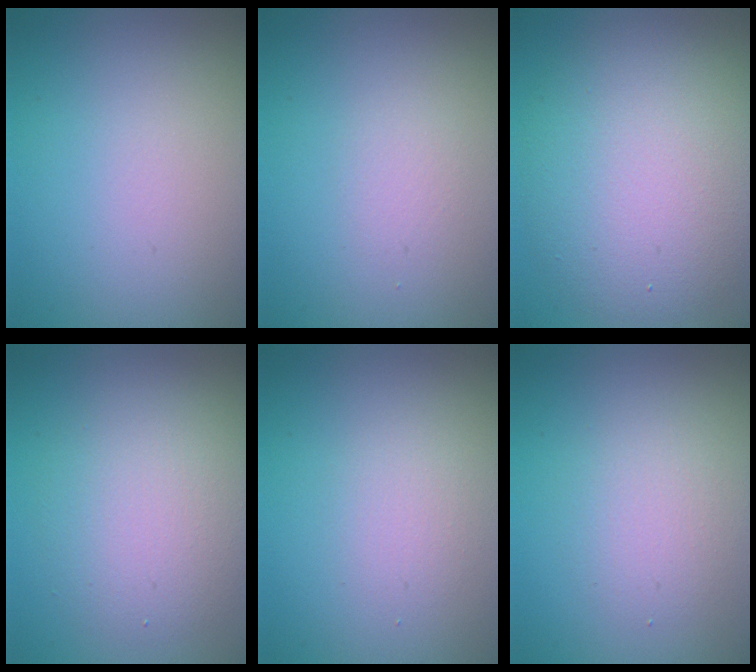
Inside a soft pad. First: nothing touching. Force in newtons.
{"total": 0.8, "press": 0.8, "slide": 0.1}
{"total": 8.9, "press": 8.9, "slide": 0.3}
{"total": 4.4, "press": 4.4, "slide": 0.3}
{"total": 1.4, "press": 1.4, "slide": 0.0}
{"total": 2.5, "press": 2.5, "slide": 0.2}